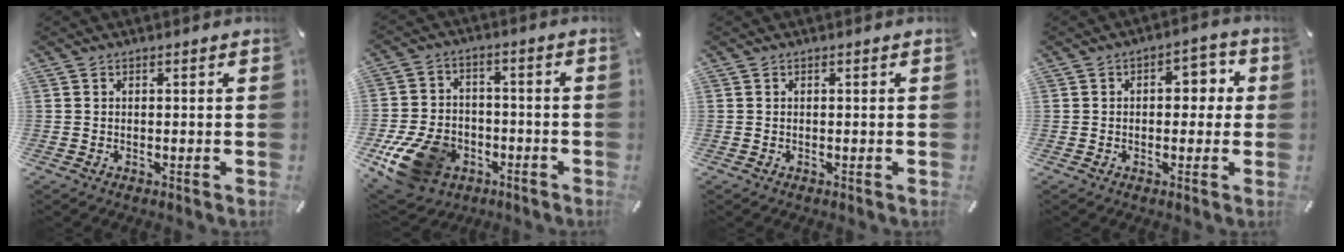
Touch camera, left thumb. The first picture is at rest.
{"total": 15.3, "force": [-6.9, 10.8, 8.3], "torque": [-0.160, 0.043, -0.111]}
{"total": 0.0}
{"total": 6.1, "force": [0.3, 3.9, 4.6], "torque": [-0.054, 0.001, -0.009]}